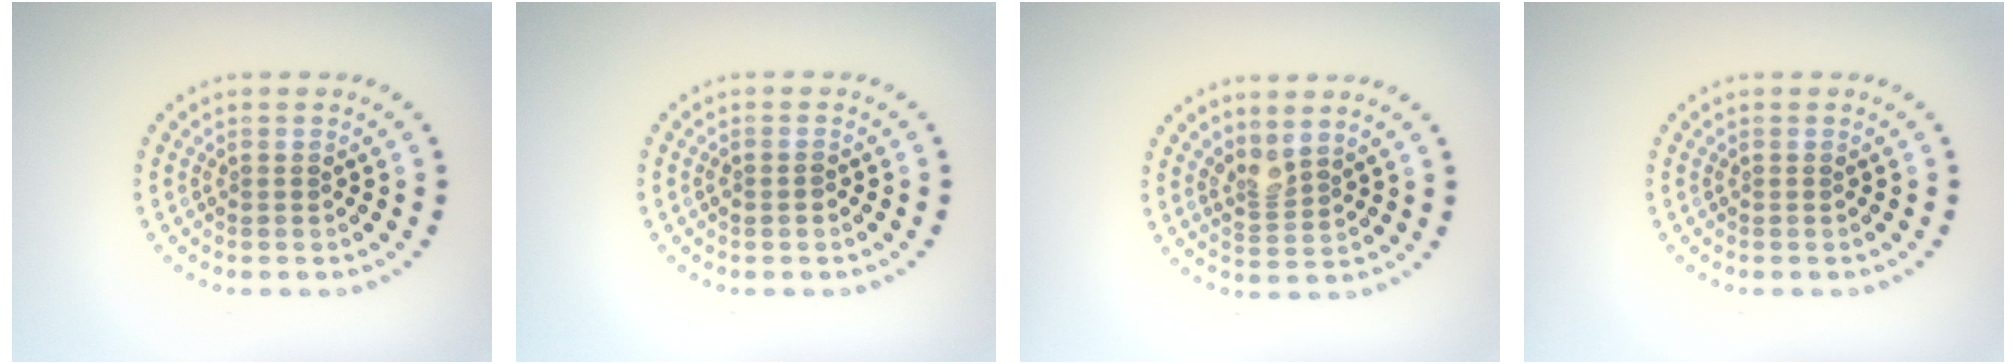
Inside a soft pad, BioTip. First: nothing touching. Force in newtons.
{"total": 0.8, "press": 0.7, "slide": 0.2}
{"total": 2.1, "press": 1.5, "slide": 1.4}
{"total": 0.0}